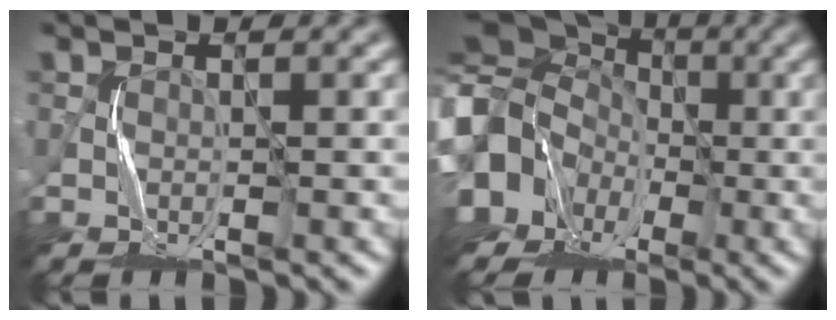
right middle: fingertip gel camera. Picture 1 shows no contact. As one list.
[{"total": 18.8, "force": [-3.2, 16.6, 8.2], "torque": [-0.202, -0.023, -0.097]}]